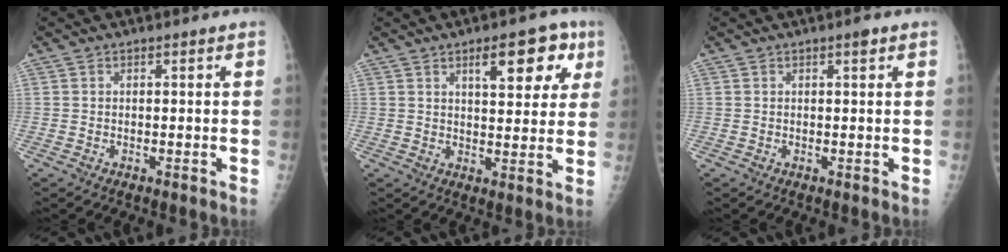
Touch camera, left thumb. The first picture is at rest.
{"total": 10.1, "force": [4.7, 4.4, 7.8], "torque": [-0.071, -0.013, 0.062]}
{"total": 1.0, "force": [0.6, 0.2, 0.8], "torque": [-0.011, -0.001, 0.008]}